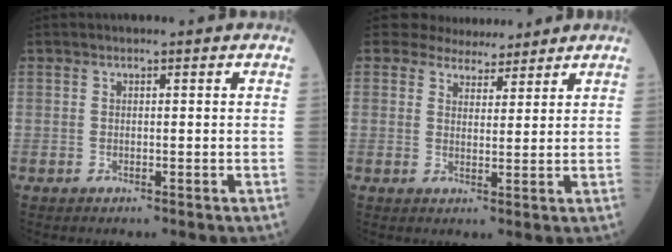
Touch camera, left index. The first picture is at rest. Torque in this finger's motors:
{"motor_torque": [0.40, -0.41, 0.05, -0.03]}